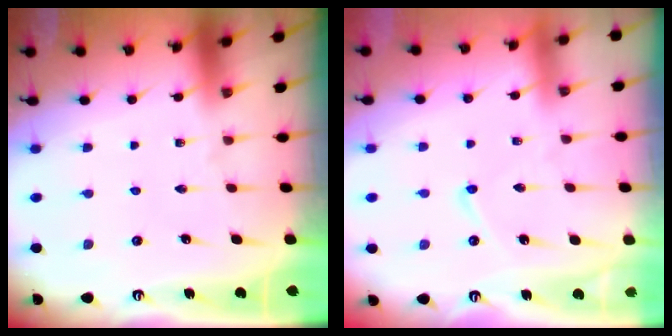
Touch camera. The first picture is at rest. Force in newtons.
{"total": 4.4, "press": 4.4, "slide": 0.5}